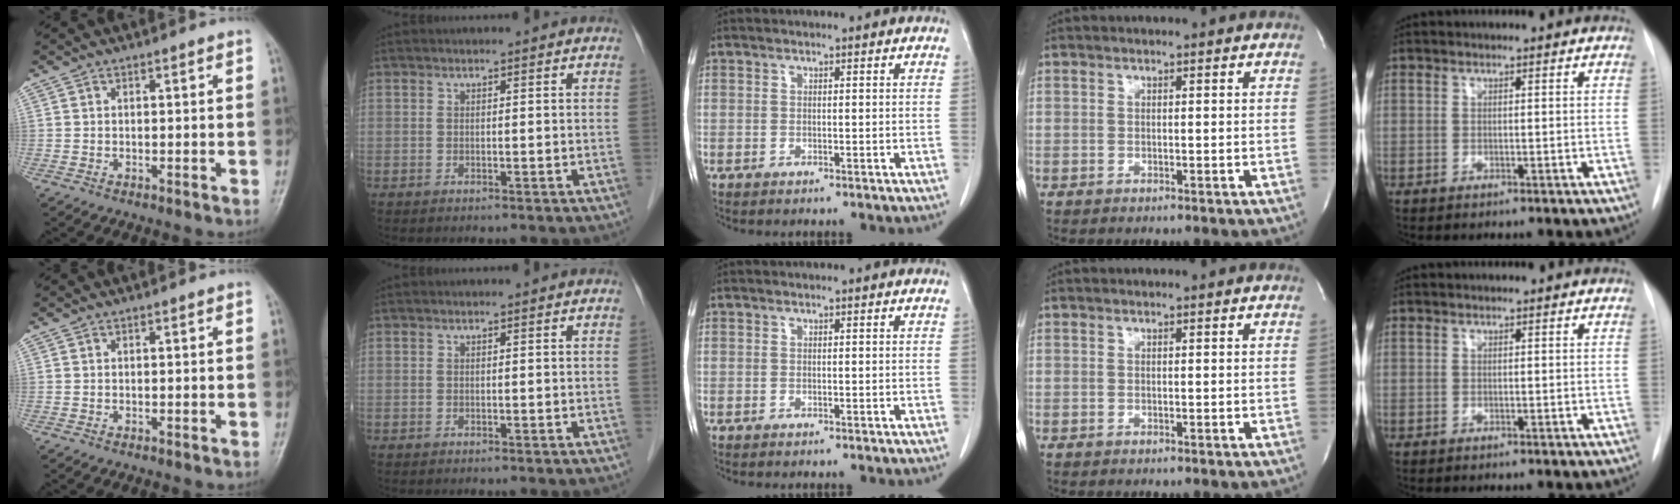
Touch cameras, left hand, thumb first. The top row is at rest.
{}